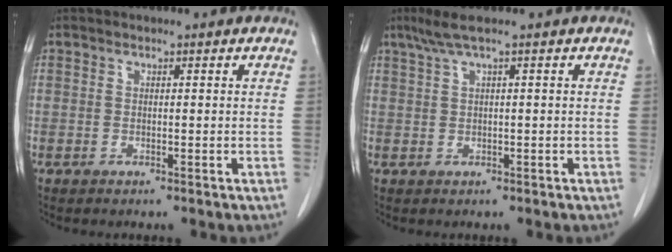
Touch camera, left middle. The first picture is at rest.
{"total": 2.9, "force": [1.7, -0.3, 2.3], "torque": [-0.064, 0.018, 0.040]}